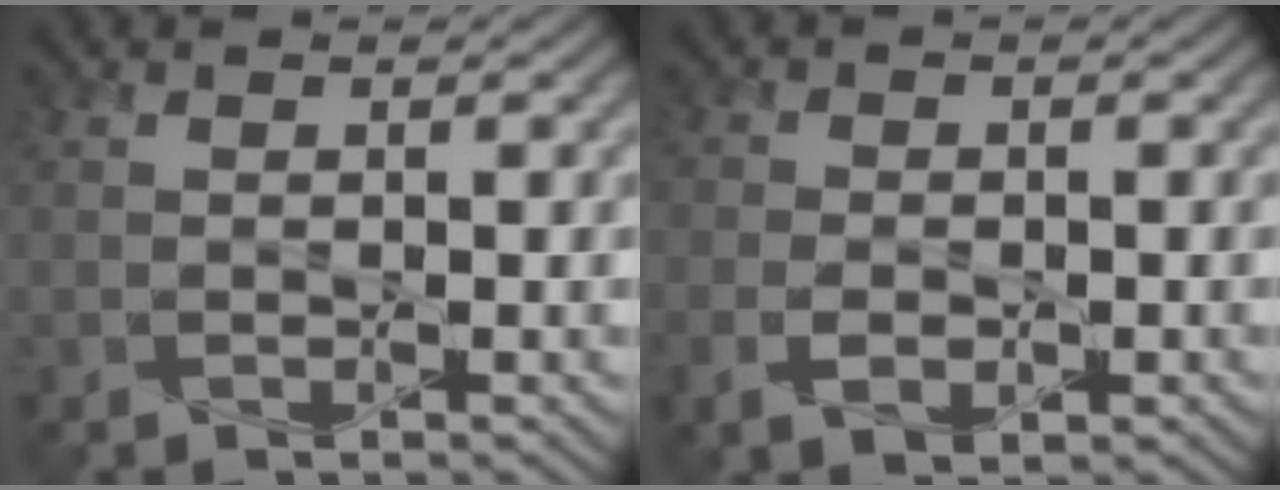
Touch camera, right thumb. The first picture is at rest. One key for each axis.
{"total": 4.0, "fx": -1.4, "fy": 2.4, "fz": 2.8, "tx": -0.064, "ty": -0.007, "tz": -0.029}